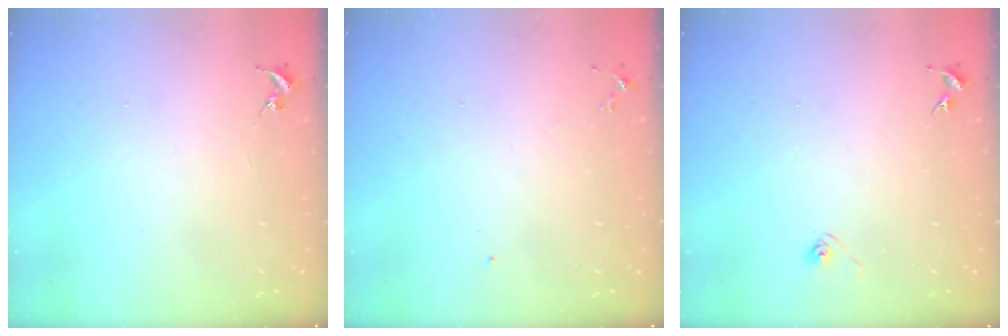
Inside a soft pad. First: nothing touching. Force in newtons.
{"total": 5.1, "press": 5.0, "slide": 0.6}
{"total": 3.1, "press": 2.6, "slide": 1.7}